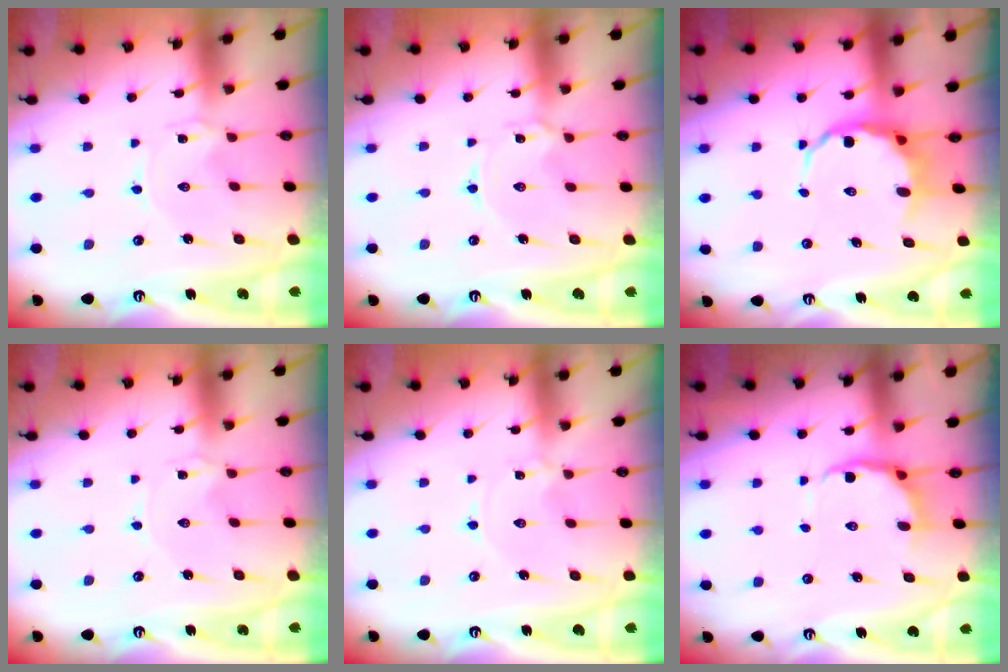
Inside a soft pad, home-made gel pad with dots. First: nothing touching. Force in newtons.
{"total": 1.7, "press": 1.7, "slide": 0.3}
{"total": 7.1, "press": 6.9, "slide": 1.7}
{"total": 0.0}
{"total": 0.0}
{"total": 7.8, "press": 7.1, "slide": 3.0}